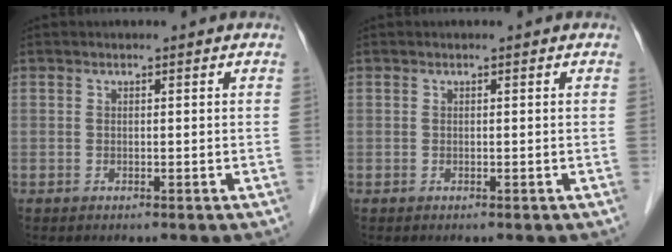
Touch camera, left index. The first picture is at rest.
{"total": 0.0}